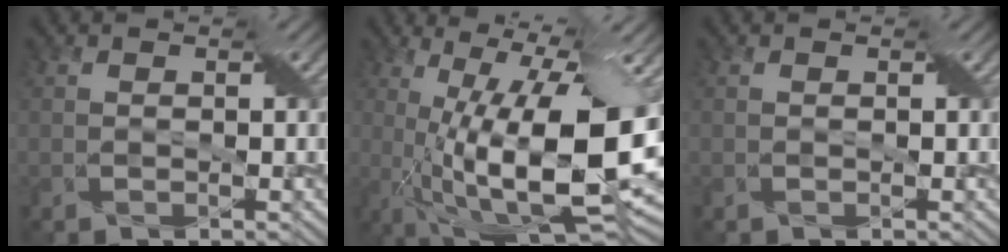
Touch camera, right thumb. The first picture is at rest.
{"total": 18.5, "force": [-0.8, 5.8, 17.5], "torque": [-0.272, -0.015, -0.004]}
{"total": 0.0}